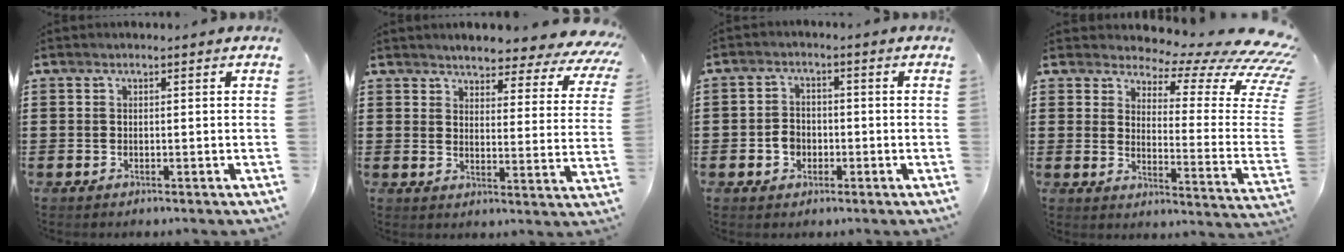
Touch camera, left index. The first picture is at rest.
{"total": 4.1, "force": [3.9, 0.3, 1.0], "torque": [-0.034, -0.032, 0.063]}
{"total": 3.0, "force": [-0.9, 2.5, 1.5], "torque": [-0.034, 0.003, -0.019]}
{"total": 7.5, "force": [5.7, 1.6, 4.7], "torque": [-0.089, -0.055, 0.094]}